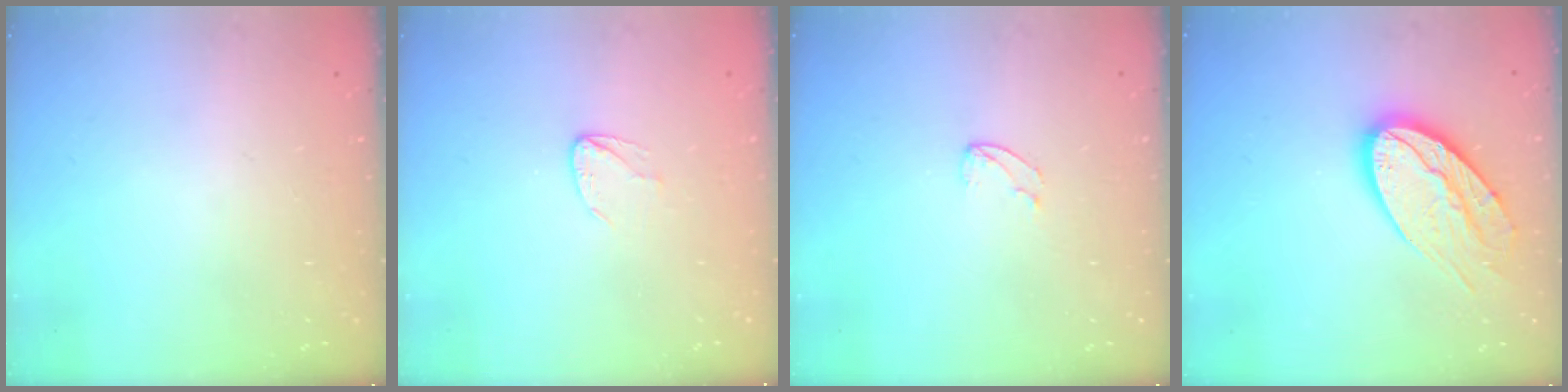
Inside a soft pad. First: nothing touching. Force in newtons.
{"total": 3.6, "press": 3.6, "slide": 0.4}
{"total": 3.4, "press": 3.4, "slide": 0.3}
{"total": 19.5, "press": 19.4, "slide": 2.0}